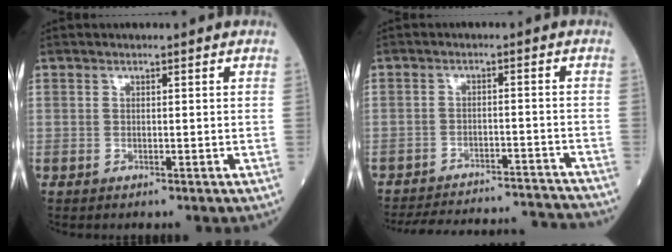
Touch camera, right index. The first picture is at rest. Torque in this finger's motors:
{"motor_torque": [-1.95, -0.19, -0.36, -0.21]}